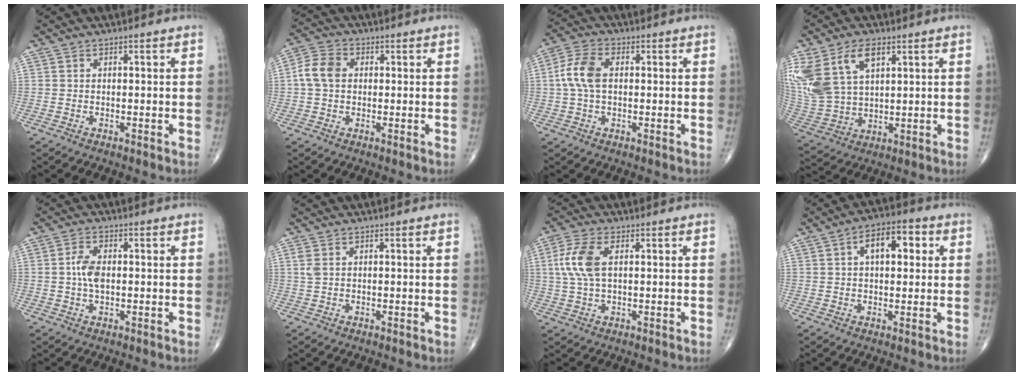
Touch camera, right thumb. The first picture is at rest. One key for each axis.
{"total": 6.2, "fx": 0.5, "fy": 4.7, "fz": 4.0, "tx": -0.078, "ty": 0.014, "tz": 0.002}
{"total": 7.3, "fx": 0.6, "fy": 4.2, "fz": 5.9, "tx": -0.133, "ty": 0.018, "tz": 0.007}
{"total": 17.5, "fx": 7.5, "fy": 10.4, "fz": 11.9, "tx": -0.269, "ty": -0.007, "tz": 0.154}
{"total": 4.4, "fx": 0.1, "fy": 2.3, "fz": 3.7, "tx": -0.075, "ty": 0.006, "tz": -0.001}
{"total": 1.5, "fx": 0.5, "fy": 0.9, "fz": 1.1, "tx": -0.030, "ty": 0.008, "tz": 0.014}
{"total": 7.5, "fx": 1.4, "fy": 3.6, "fz": 6.4, "tx": -0.158, "ty": 0.009, "tz": 0.028}
{"total": 8.6, "fx": 2.3, "fy": 4.6, "fz": 7.0, "tx": -0.083, "ty": 0.018, "tz": 0.029}